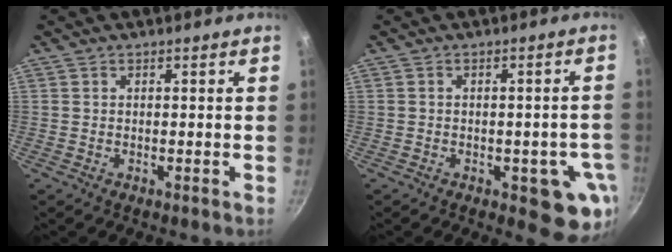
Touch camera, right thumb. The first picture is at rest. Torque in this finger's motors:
{"motor_torque": [1.33, 1.50, -0.04, -0.11, 0.14]}